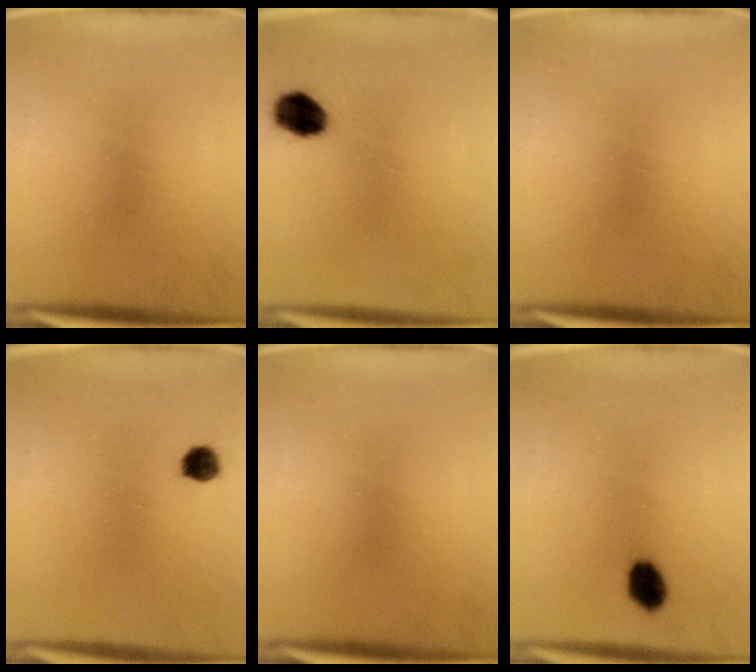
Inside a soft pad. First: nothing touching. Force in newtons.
{"total": 7.7}
{"total": 0.0}
{"total": 3.0}
{"total": 0.0}
{"total": 4.4}